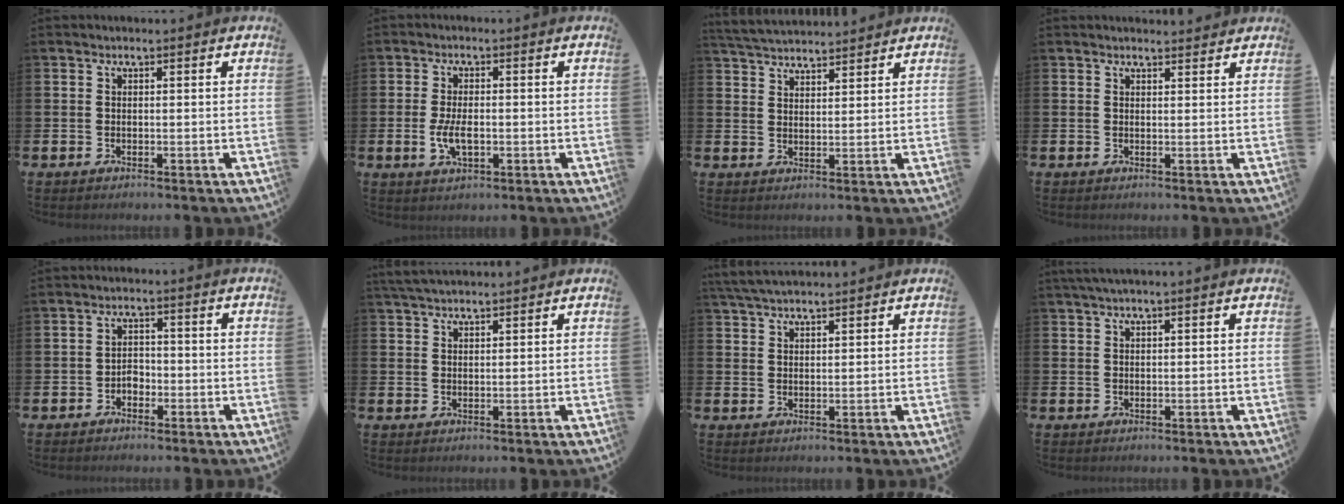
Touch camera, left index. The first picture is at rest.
{"total": 4.0, "force": [-0.6, 2.0, 3.4], "torque": [-0.055, -0.005, -0.014]}
{"total": 4.2, "force": [4.2, 0.6, 0.2], "torque": [-0.023, -0.019, 0.077]}
{"total": 1.5, "force": [1.4, 0.2, 0.0], "torque": [0.007, -0.005, 0.024]}
{"total": 2.0, "force": [-1.3, 1.4, 0.7], "torque": [-0.011, 0.004, -0.030]}
{"total": 3.2, "force": [3.0, 0.6, 1.0], "torque": [-0.025, -0.006, 0.056]}
{"total": 4.0, "force": [3.7, 0.7, 1.3], "torque": [-0.032, -0.009, 0.070]}
{"total": 1.8, "force": [1.4, 0.0, 1.0], "torque": [-0.019, 0.002, 0.025]}